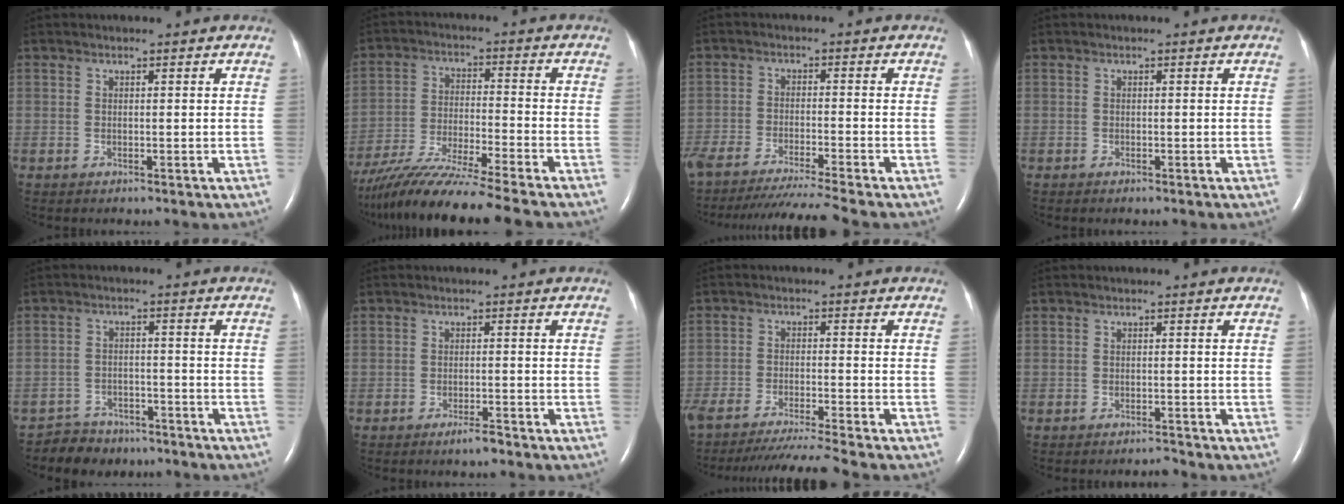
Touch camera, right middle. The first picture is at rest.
{"total": 15.9, "force": [-13.7, -1.5, 7.9], "torque": [-0.149, -0.039, -0.238]}
{"total": 13.0, "force": [-11.6, -2.0, 5.4], "torque": [-0.068, -0.034, -0.188]}
{"total": 0.0}
{"total": 5.7, "force": [-4.6, 3.3, 0.0], "torque": [0.002, 0.006, -0.074]}
{"total": 2.1, "force": [-1.7, 0.2, 1.3], "torque": [-0.027, -0.003, -0.028]}
{"total": 11.3, "force": [-10.1, -2.0, 4.5], "torque": [-0.053, -0.029, -0.165]}
{"total": 1.0, "force": [-1.0, -0.1, 0.0], "torque": [-0.001, -0.004, -0.012]}